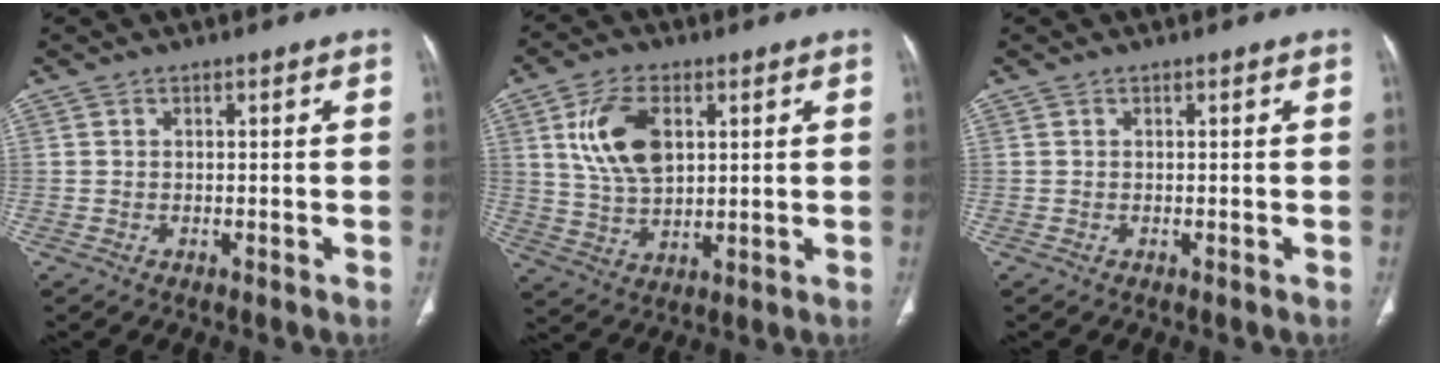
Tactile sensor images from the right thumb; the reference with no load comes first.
{"total": 11.8, "force": [3.5, 6.9, 8.9], "torque": [-0.157, -0.010, 0.071]}
{"total": 0.0}